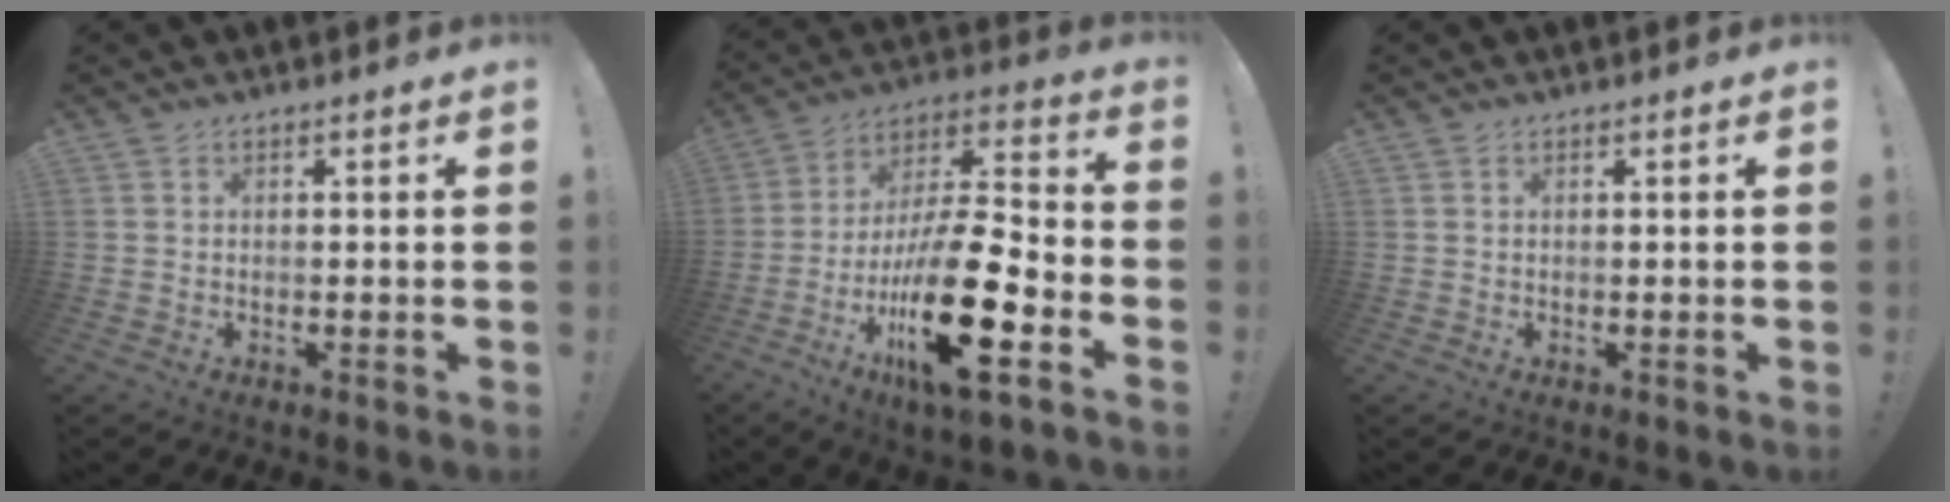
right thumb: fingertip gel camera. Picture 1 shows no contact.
{"total": 24.0, "force": [-9.3, 7.3, 21.0], "torque": [-0.384, 0.056, -0.149]}
{"total": 0.0}